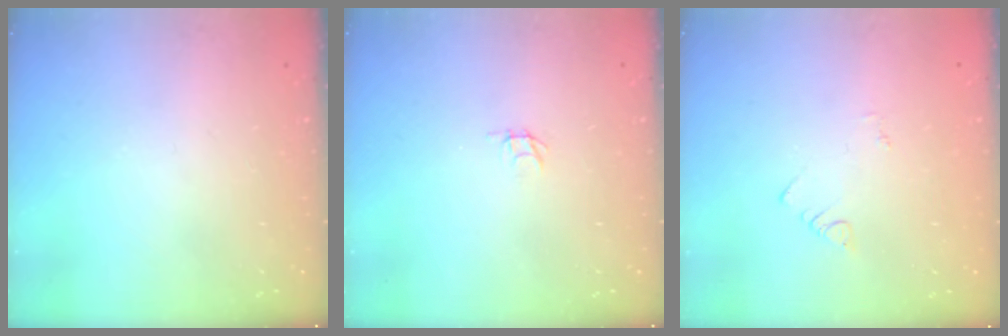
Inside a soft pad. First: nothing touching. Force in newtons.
{"total": 1.8, "press": 1.8, "slide": 0.1}
{"total": 1.1, "press": 1.1, "slide": 0.3}